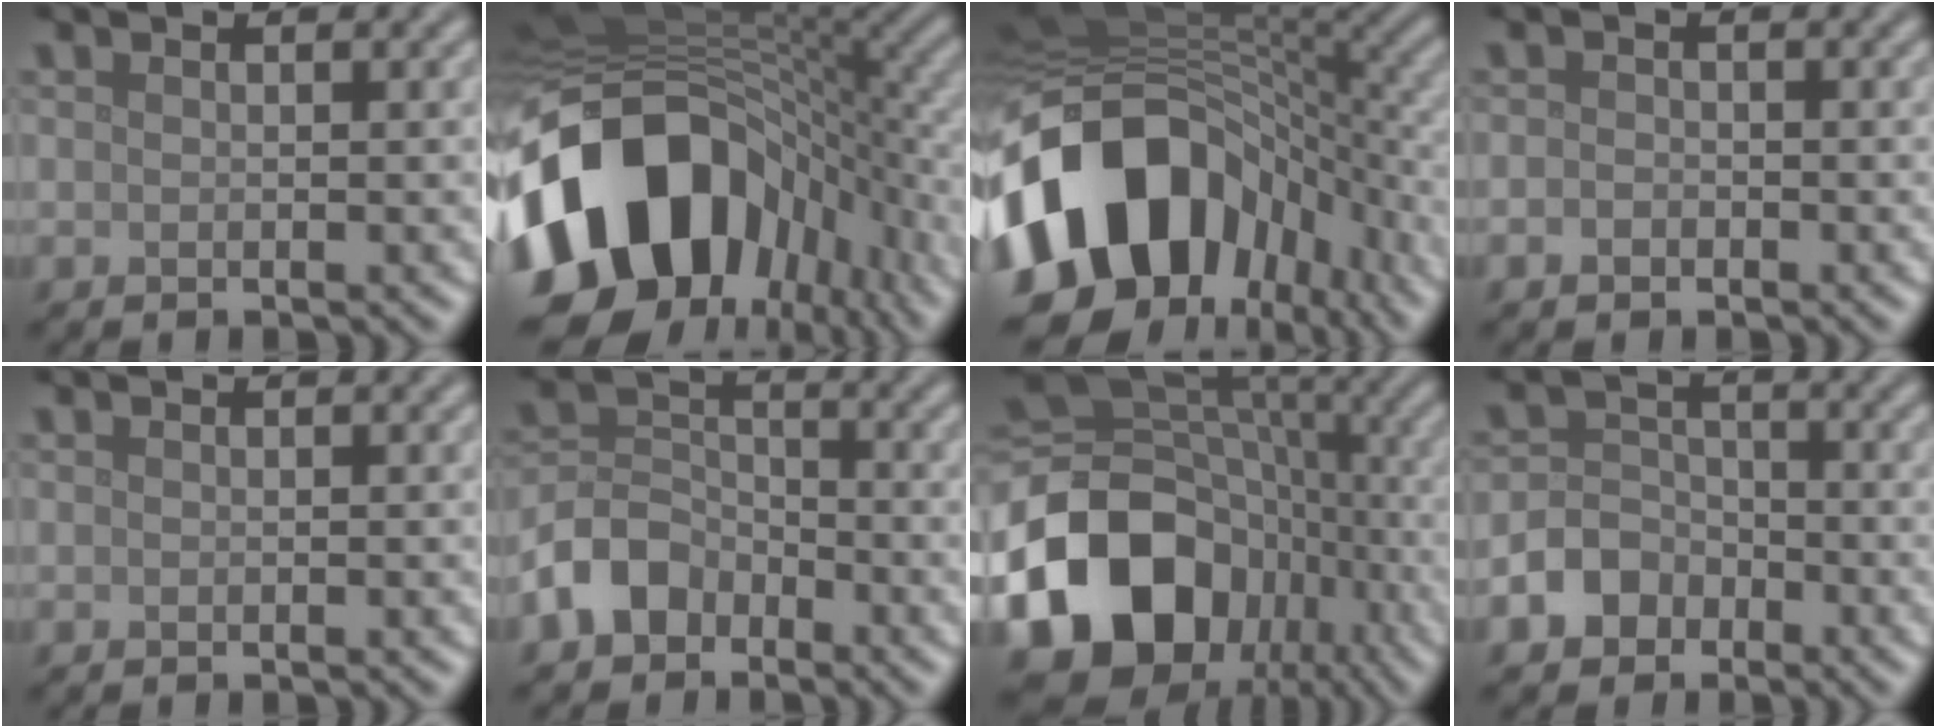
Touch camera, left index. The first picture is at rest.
{"total": 18.0, "force": [-6.2, 12.4, 11.5], "torque": [-0.222, -0.029, -0.101]}
{"total": 16.3, "force": [-5.8, 11.5, 10.1], "torque": [-0.194, -0.005, -0.098]}
{"total": 0.9, "force": [-0.5, 0.6, 0.3], "torque": [-0.006, -0.002, -0.011]}
{"total": 0.0}
{"total": 4.4, "force": [-2.8, 3.0, 1.6], "torque": [-0.033, 0.004, -0.066]}
{"total": 16.1, "force": [-6.3, 12.5, 8.0], "torque": [-0.161, -0.010, -0.117]}
{"total": 4.0, "force": [-2.3, 3.1, 1.1], "torque": [0.000, 0.000, -0.053]}